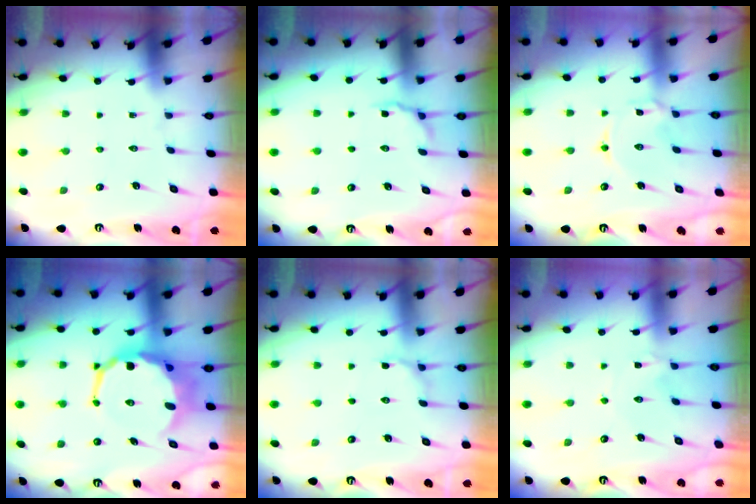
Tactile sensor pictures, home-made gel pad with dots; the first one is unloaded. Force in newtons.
{"total": 5.6, "press": 5.4, "slide": 1.8}
{"total": 2.3, "press": 2.3, "slide": 0.4}
{"total": 9.9, "press": 9.7, "slide": 2.3}
{"total": 6.0, "press": 5.8, "slide": 1.8}
{"total": 0.6, "press": 0.5, "slide": 0.3}